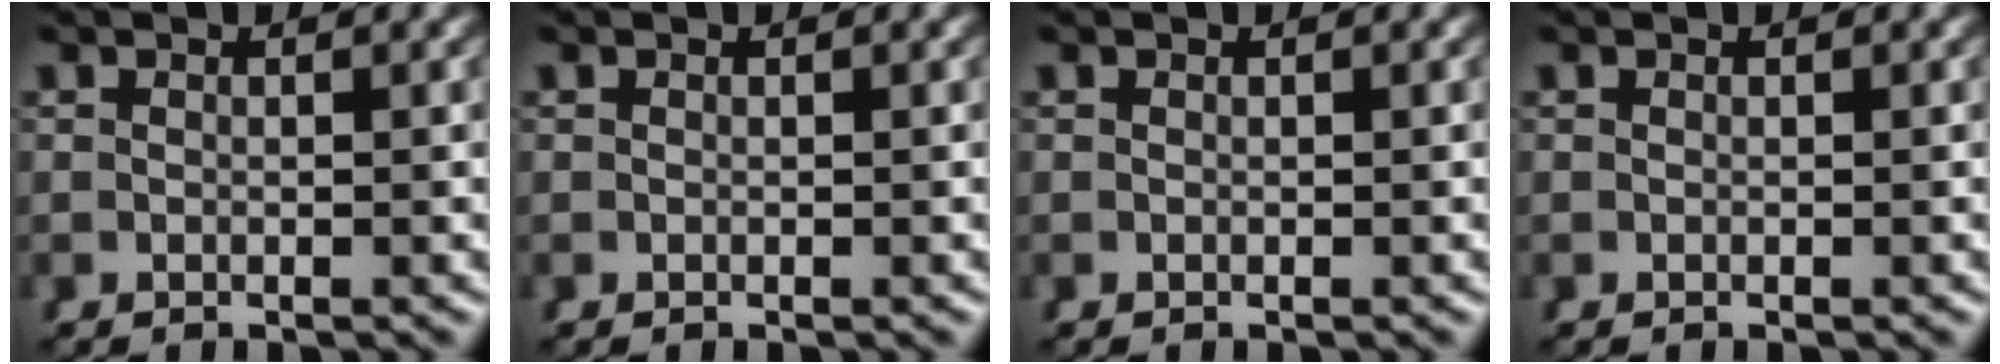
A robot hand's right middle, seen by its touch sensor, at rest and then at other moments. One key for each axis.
{"total": 0.0}
{"total": 0.0}
{"total": 0.0}